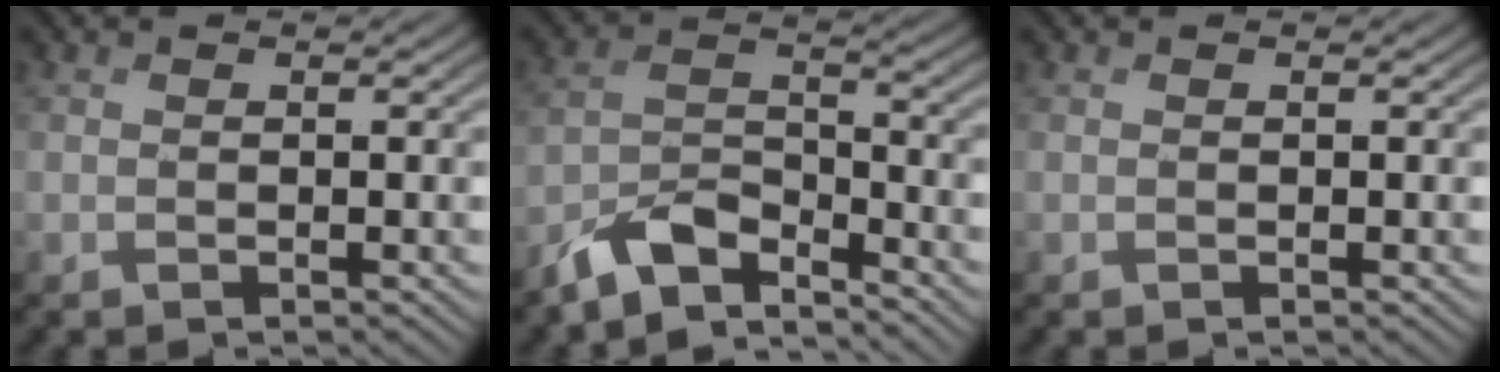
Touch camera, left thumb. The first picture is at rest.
{"total": 7.2, "force": [-5.8, 2.4, 3.4], "torque": [-0.069, -0.002, -0.124]}
{"total": 0.0}